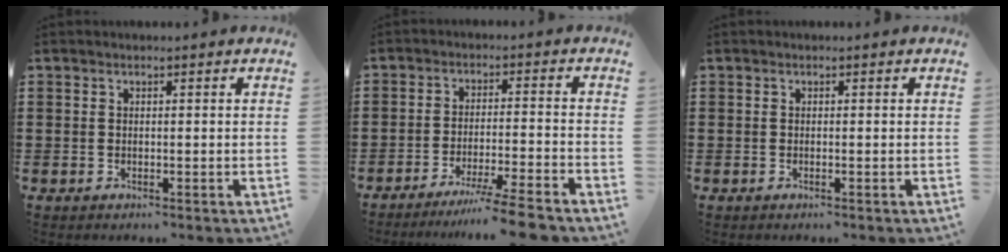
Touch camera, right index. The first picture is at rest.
{"total": 6.3, "force": [-5.4, -0.9, 3.2], "torque": [-0.055, -0.017, -0.104]}
{"total": 0.0}